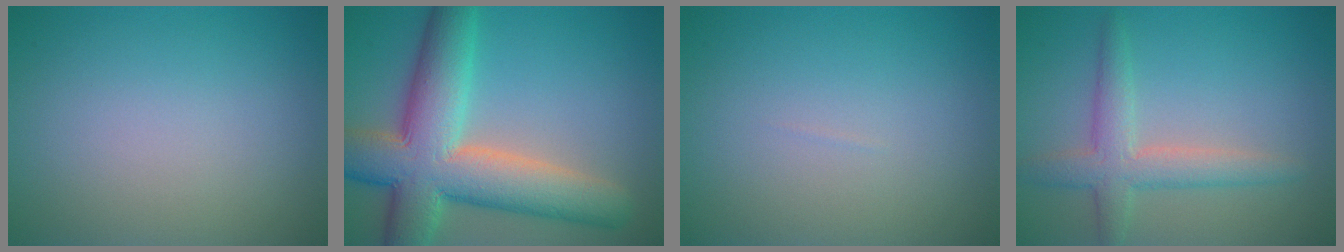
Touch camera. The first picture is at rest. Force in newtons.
{"total": 11.4, "press": 11.3, "slide": 0.8}
{"total": 0.0}
{"total": 3.7, "press": 3.7, "slide": 0.2}